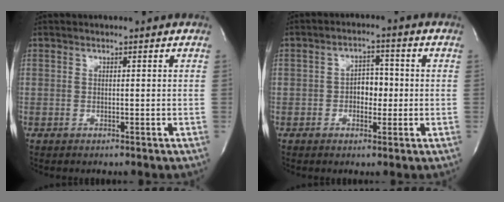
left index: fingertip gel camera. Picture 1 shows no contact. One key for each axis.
{"total": 4.1, "fx": -0.5, "fy": 2.6, "fz": 3.2, "tx": -0.046, "ty": 0.012, "tz": -0.010}